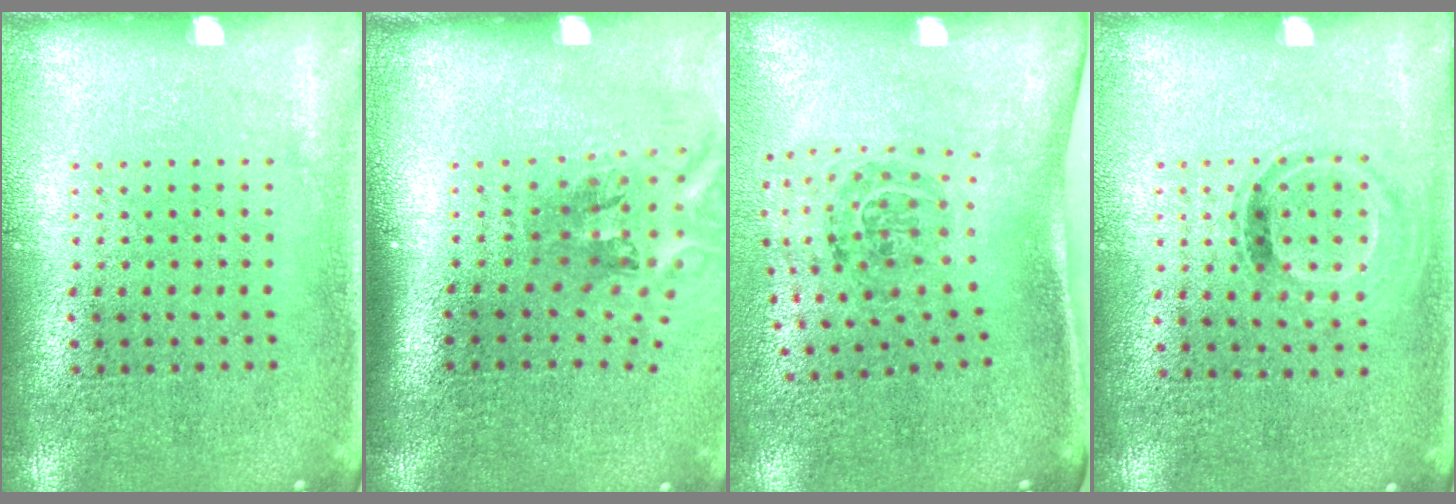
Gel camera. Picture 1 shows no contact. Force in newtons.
{"total": 2.2, "press": 1.3, "slide": 1.7}
{"total": 1.8, "press": 1.2, "slide": 1.3}
{"total": 0.9, "press": 0.8, "slide": 0.5}